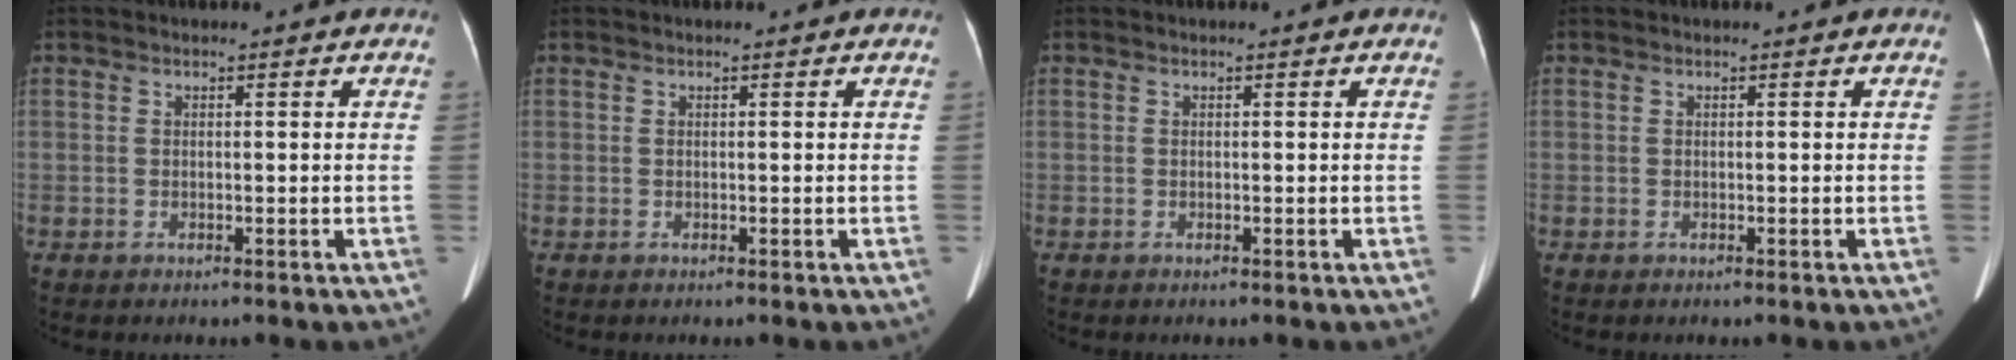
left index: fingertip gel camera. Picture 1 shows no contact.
{"total": 0.0}
{"total": 0.0}
{"total": 0.0}